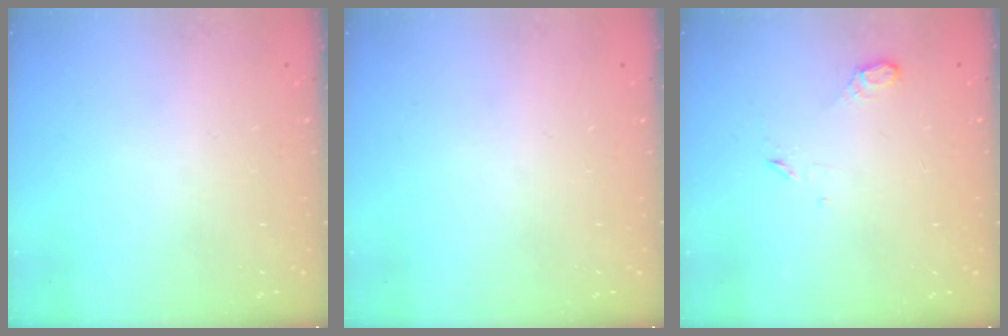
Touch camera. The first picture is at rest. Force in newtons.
{"total": 0.0}
{"total": 5.0, "press": 4.9, "slide": 0.8}